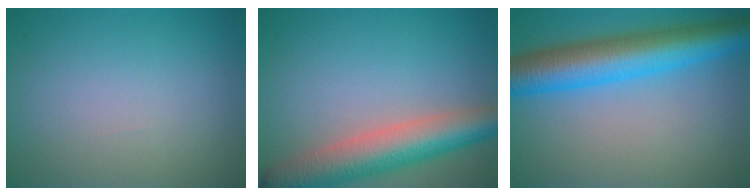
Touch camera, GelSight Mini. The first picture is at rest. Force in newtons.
{"total": 7.6, "press": 7.6, "slide": 0.6}
{"total": 9.0, "press": 9.0, "slide": 0.3}